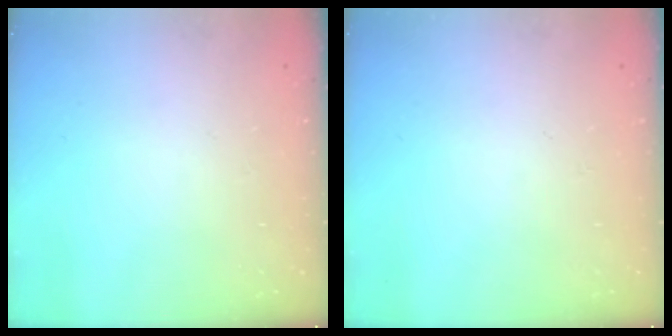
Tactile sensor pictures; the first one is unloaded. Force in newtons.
{"total": 0.0}